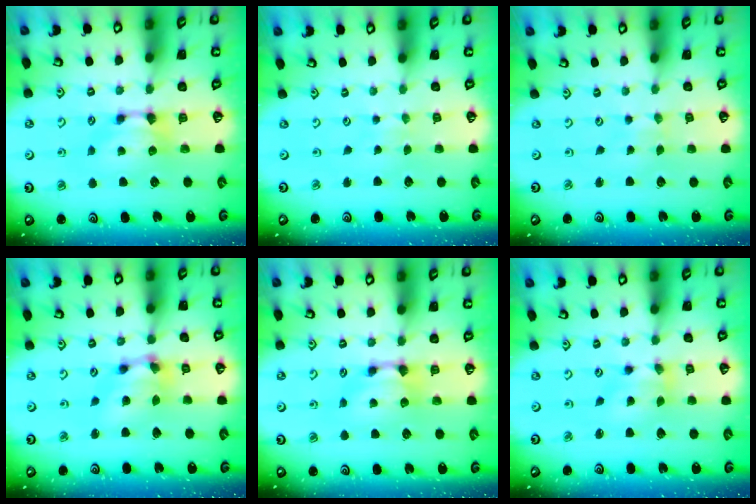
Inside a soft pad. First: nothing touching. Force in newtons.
{"total": 3.8, "press": 3.8, "slide": 0.2}
{"total": 4.0, "press": 4.0, "slide": 0.1}
{"total": 5.7, "press": 5.4, "slide": 1.8}
{"total": 0.6, "press": 0.1, "slide": 0.6}
{"total": 2.5, "press": 2.1, "slide": 1.5}